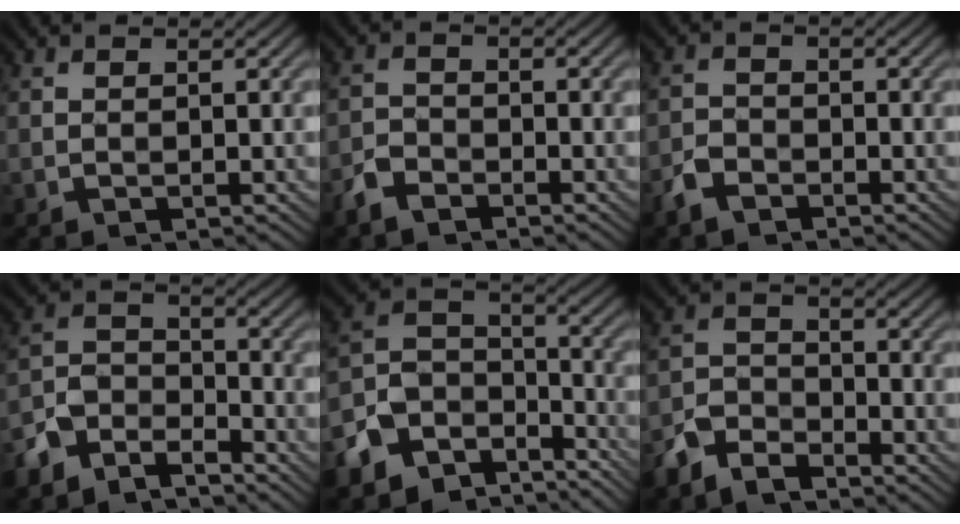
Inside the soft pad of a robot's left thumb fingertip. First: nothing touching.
{"total": 3.2, "force": [-2.6, 1.5, 1.2], "torque": [-0.027, -0.003, -0.063]}
{"total": 2.9, "force": [-2.2, 1.5, 1.2], "torque": [-0.026, -0.002, -0.055]}
{"total": 7.0, "force": [-5.6, 3.4, 2.6], "torque": [-0.054, -0.001, -0.125]}
{"total": 11.4, "force": [-8.0, 6.8, 4.6], "torque": [-0.102, -0.014, -0.147]}
{"total": 6.0, "force": [-4.7, 2.7, 2.5], "torque": [-0.053, -0.004, -0.108]}